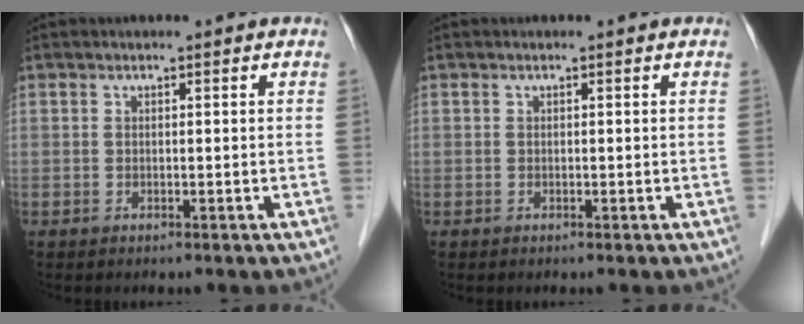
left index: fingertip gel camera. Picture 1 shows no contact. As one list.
[{"total": 0.0}]